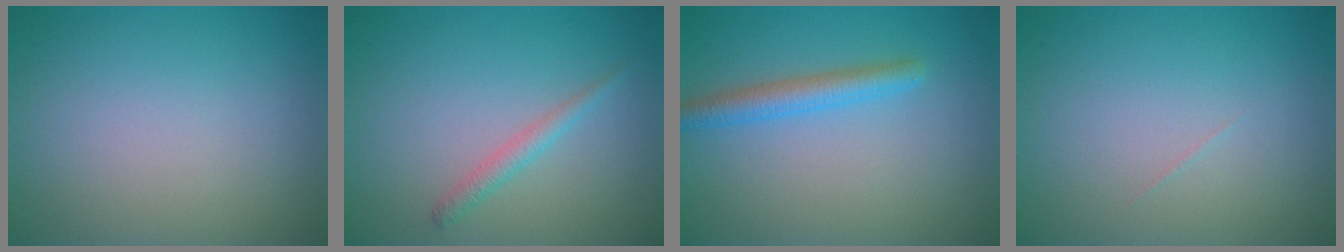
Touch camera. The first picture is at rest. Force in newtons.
{"total": 1.4, "press": 1.4, "slide": 0.1}
{"total": 2.7, "press": 2.7, "slide": 0.1}
{"total": 0.0}